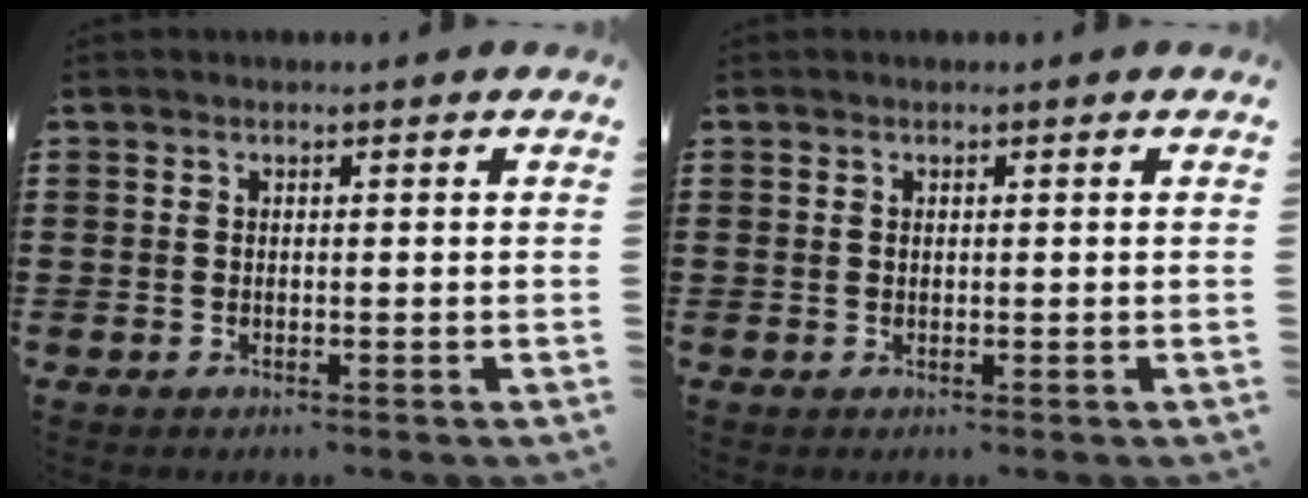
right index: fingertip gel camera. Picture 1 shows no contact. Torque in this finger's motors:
{"motor_torque": [-0.87, 1.03, 0.02, -0.01]}